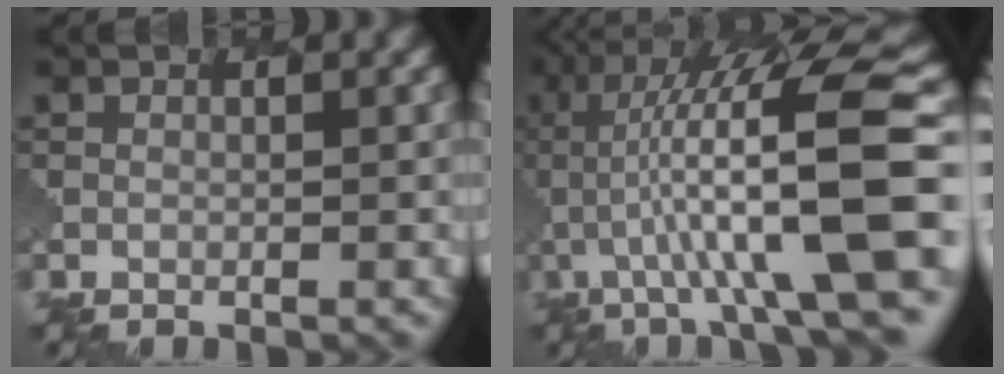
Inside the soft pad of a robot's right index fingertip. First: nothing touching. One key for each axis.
{"total": 13.8, "fx": 0.4, "fy": 2.6, "fz": 13.5, "tx": -0.226, "ty": 0.033, "tz": 0.008}